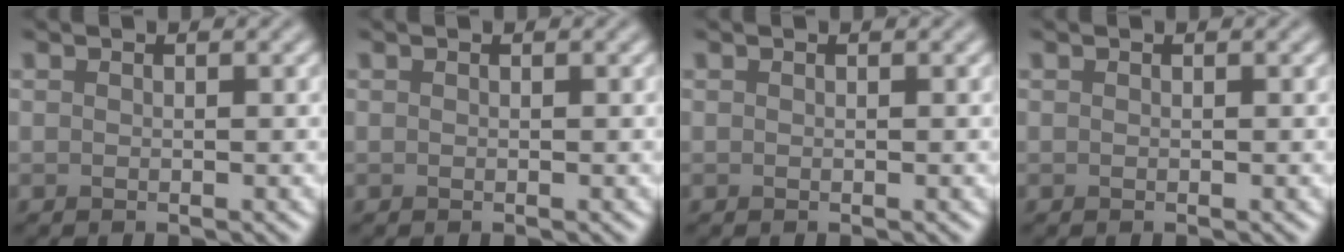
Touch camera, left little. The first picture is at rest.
{"total": 0.0}
{"total": 0.0}
{"total": 0.0}